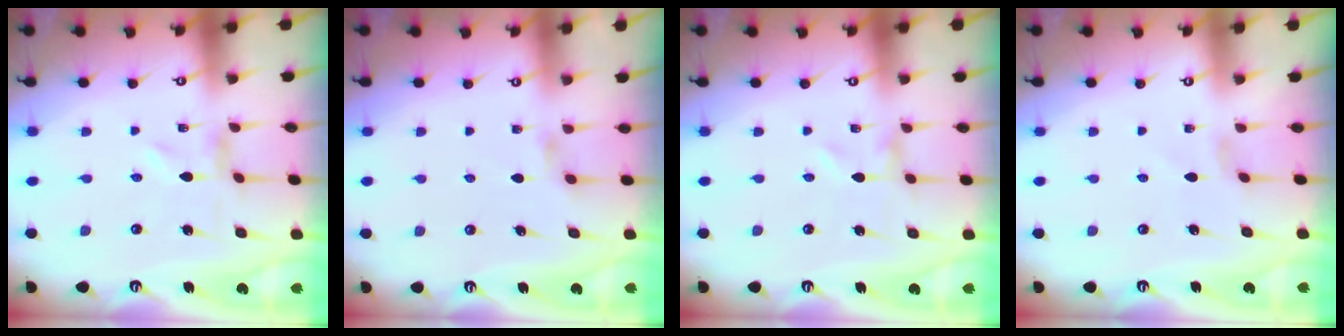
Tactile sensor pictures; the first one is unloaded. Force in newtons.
{"total": 3.5, "press": 3.4, "slide": 0.6}
{"total": 0.0}
{"total": 0.7, "press": 0.6, "slide": 0.3}